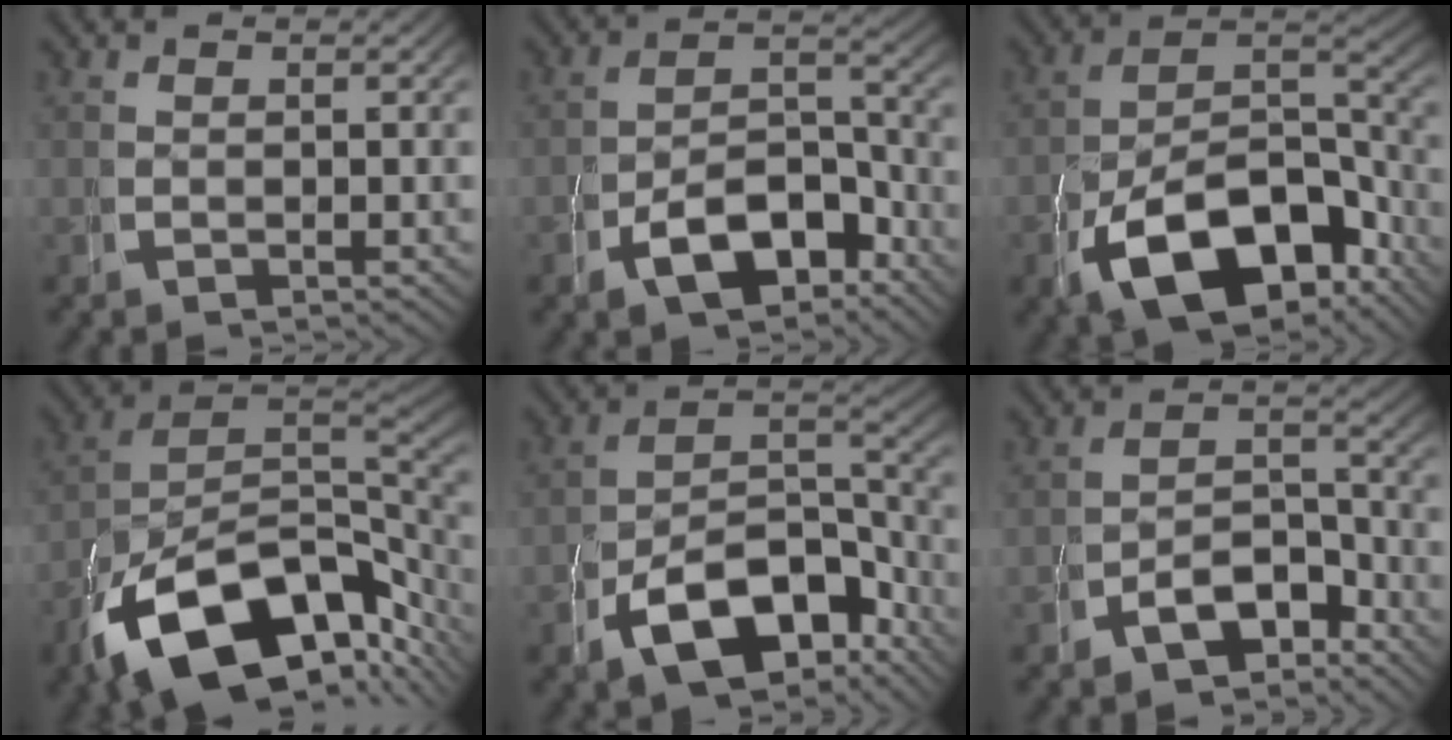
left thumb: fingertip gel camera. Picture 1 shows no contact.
{"total": 6.8, "force": [-3.3, 3.7, 4.6], "torque": [-0.087, -0.023, -0.049]}
{"total": 13.1, "force": [-4.9, 7.7, 9.4], "torque": [-0.178, -0.046, -0.058]}
{"total": 18.9, "force": [-6.2, 11.4, 13.7], "torque": [-0.248, -0.053, -0.081]}
{"total": 10.6, "force": [-4.5, 6.2, 7.3], "torque": [-0.137, -0.039, -0.058]}
{"total": 4.7, "force": [-3.1, 2.6, 2.5], "torque": [-0.041, -0.017, -0.048]}